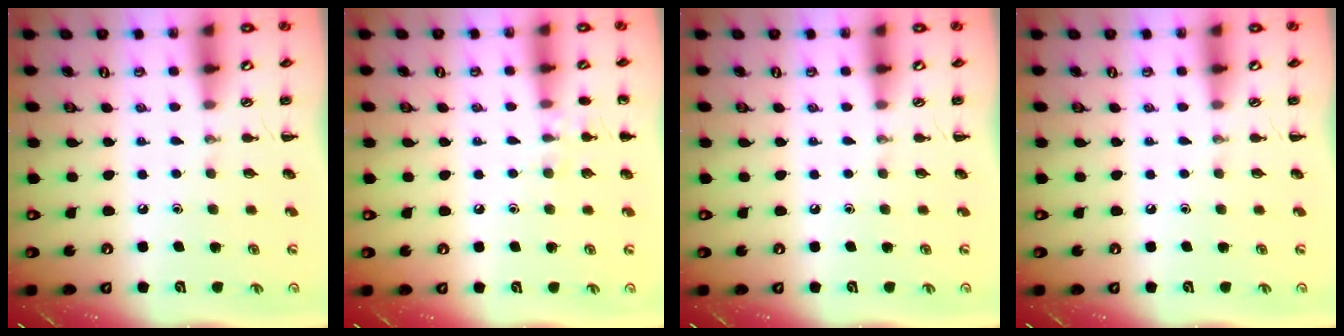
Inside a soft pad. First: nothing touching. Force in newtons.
{"total": 6.7, "press": 6.4, "slide": 2.0}
{"total": 0.0}
{"total": 0.0}